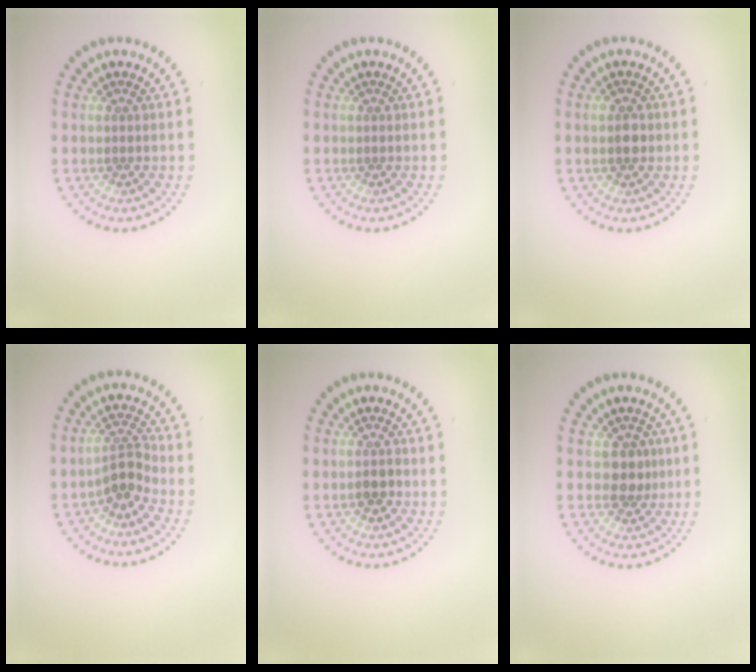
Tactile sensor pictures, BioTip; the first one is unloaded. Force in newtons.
{"total": 0.0}
{"total": 2.0, "press": 2.0, "slide": 0.2}
{"total": 2.5, "press": 1.8, "slide": 1.7}
{"total": 1.3, "press": 1.2, "slide": 0.5}
{"total": 2.0, "press": 1.7, "slide": 1.0}